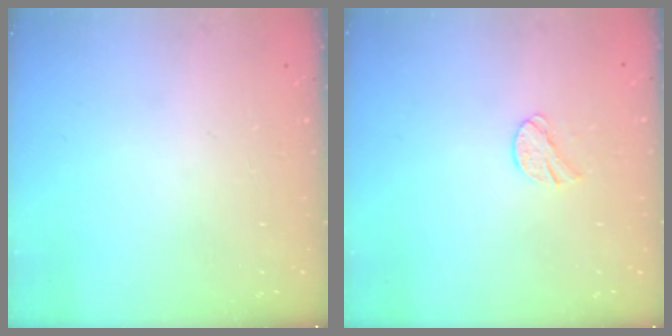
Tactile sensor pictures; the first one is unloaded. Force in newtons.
{"total": 7.4, "press": 7.4, "slide": 1.0}